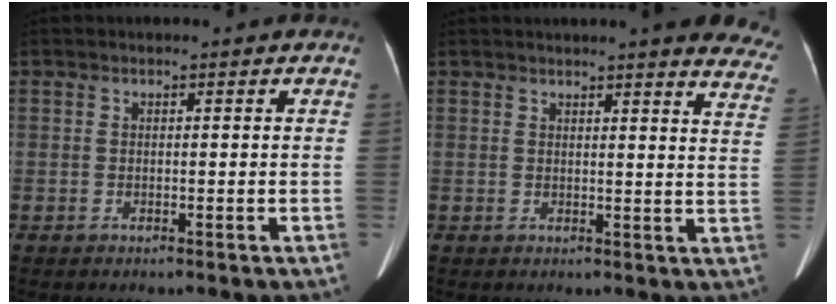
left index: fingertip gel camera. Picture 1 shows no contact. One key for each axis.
{"total": 17.2, "fx": 15.8, "fy": 2.0, "fz": 6.5, "tx": -0.061, "ty": -0.050, "tz": 0.157}